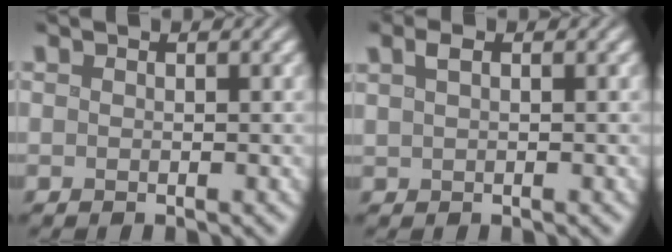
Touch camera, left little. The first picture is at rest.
{"total": 1.2, "force": [0.6, 0.5, 1.0], "torque": [-0.022, 0.009, 0.012]}